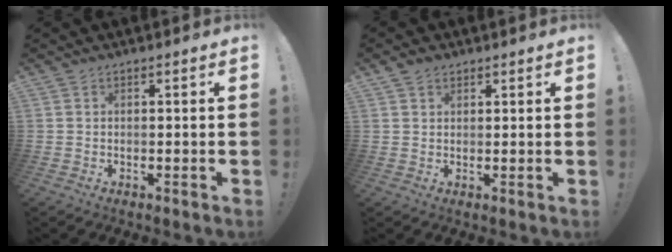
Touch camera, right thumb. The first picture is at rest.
{"total": 2.0, "force": [1.5, 1.2, 0.7], "torque": [-0.006, -0.006, 0.026]}